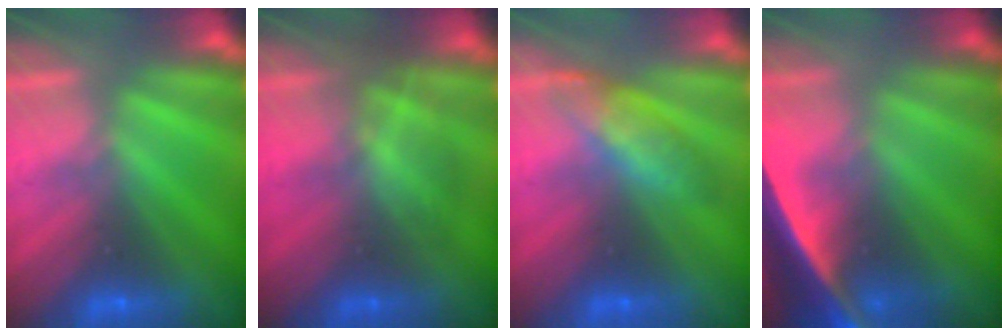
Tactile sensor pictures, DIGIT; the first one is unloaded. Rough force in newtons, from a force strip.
{"total": 2.8}
{"total": 4.5}
{"total": 7.7}